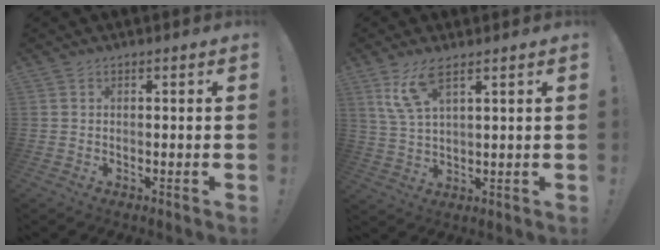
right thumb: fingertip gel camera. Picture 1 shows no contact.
{"total": 8.8, "force": [5.1, 2.8, 6.6], "torque": [-0.129, -0.013, 0.099]}